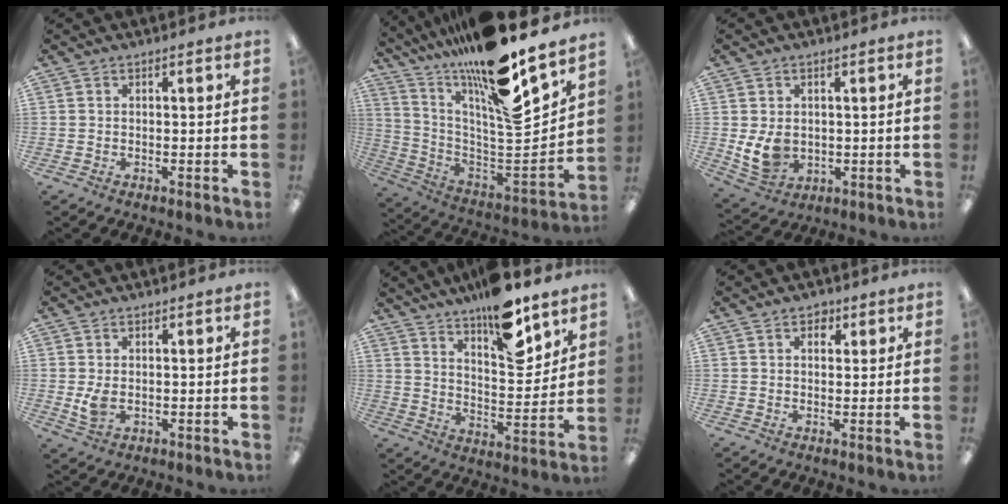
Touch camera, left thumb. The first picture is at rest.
{"total": 18.3, "force": [14.1, 1.8, 11.5], "torque": [-0.180, -0.130, 0.220]}
{"total": 6.8, "force": [0.6, 5.4, 4.1], "torque": [-0.079, -0.005, 0.011]}
{"total": 4.1, "force": [0.3, 2.6, 3.1], "torque": [-0.062, -0.011, -0.001]}
{"total": 15.6, "force": [12.3, 4.9, 8.2], "torque": [-0.118, -0.086, 0.209]}
{"total": 2.7, "force": [1.7, 1.8, 1.2], "torque": [-0.003, -0.005, 0.024]}